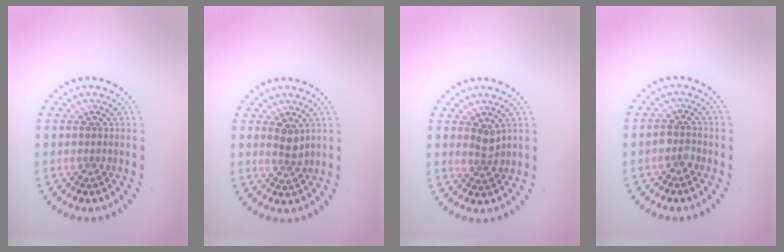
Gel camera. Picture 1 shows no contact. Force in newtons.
{"total": 1.6, "press": 1.3, "slide": 0.9}
{"total": 1.7, "press": 1.2, "slide": 1.1}
{"total": 1.2, "press": 1.1, "slide": 0.3}